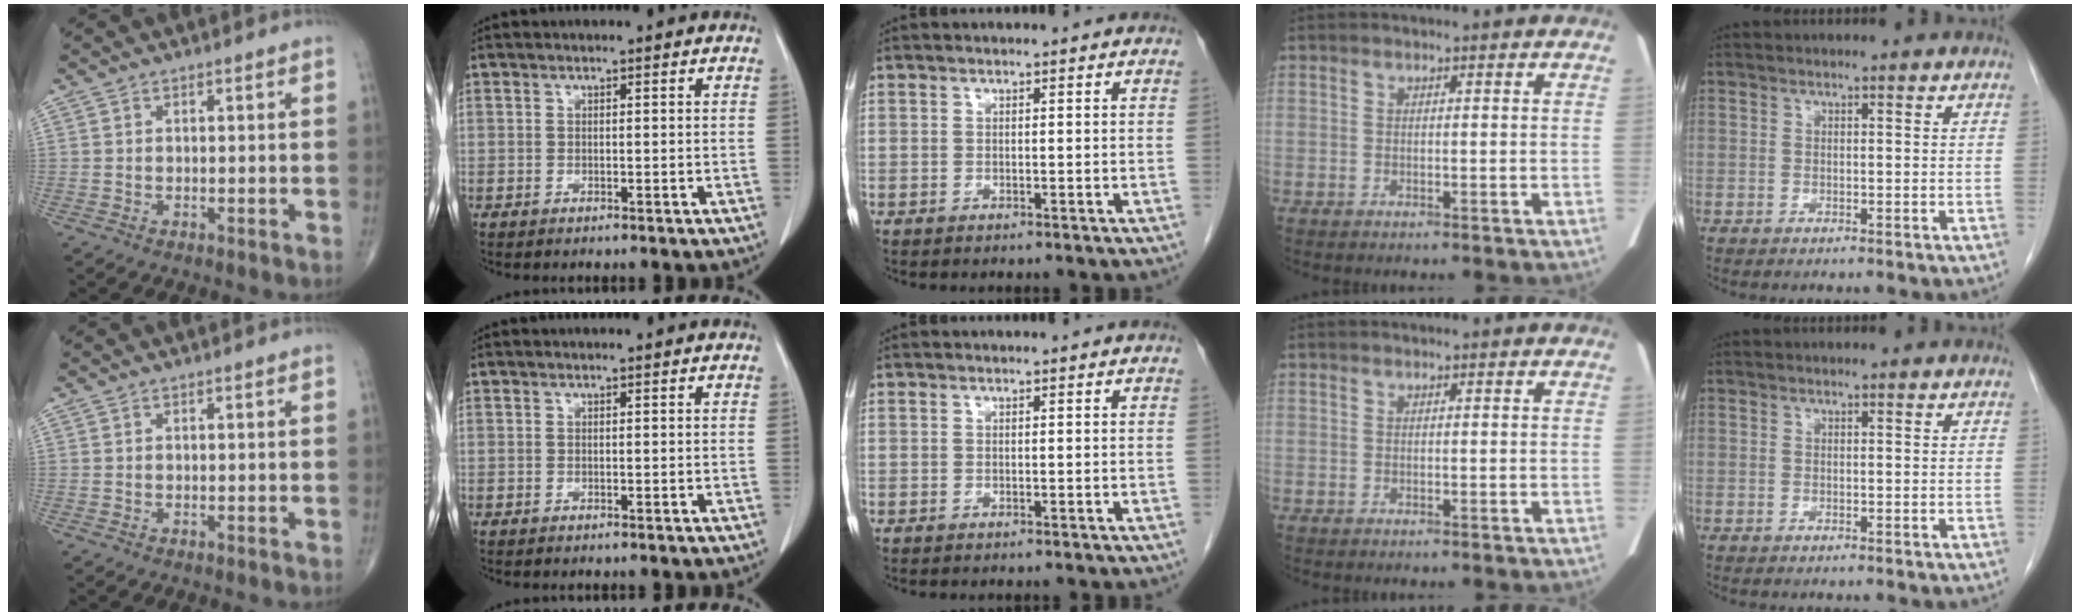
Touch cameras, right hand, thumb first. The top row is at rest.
{}